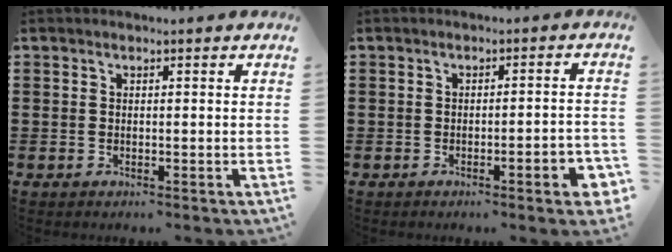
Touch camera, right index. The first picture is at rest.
{"total": 3.6, "force": [-1.9, 0.3, 3.1], "torque": [-0.048, -0.005, -0.030]}